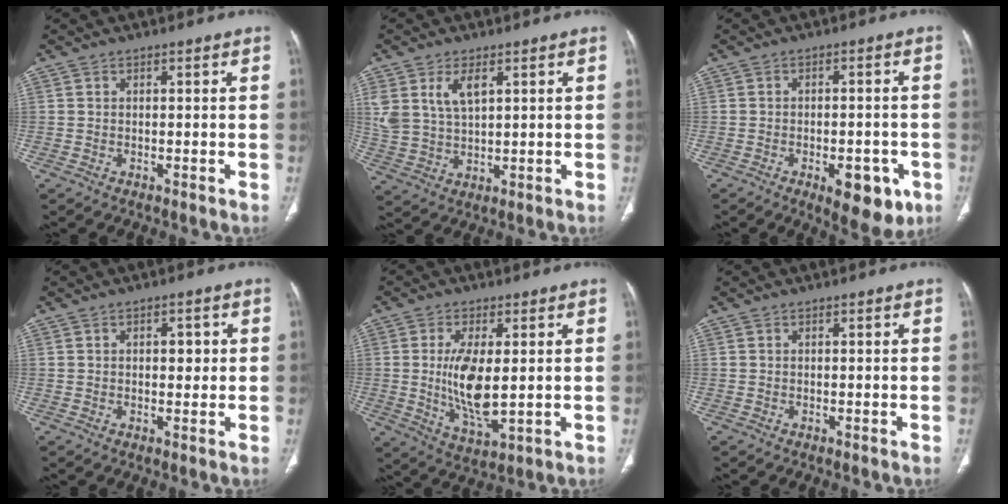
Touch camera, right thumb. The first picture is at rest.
{"total": 7.6, "force": [3.3, 4.0, 5.6], "torque": [-0.111, -0.010, 0.076]}
{"total": 9.6, "force": [-4.1, 4.4, 7.4], "torque": [-0.073, 0.008, -0.046]}
{"total": 3.2, "force": [0.6, 1.8, 2.6], "torque": [-0.023, 0.000, 0.008]}
{"total": 10.8, "force": [0.5, 4.3, 9.9], "torque": [-0.190, -0.024, 0.020]}
{"total": 0.0}